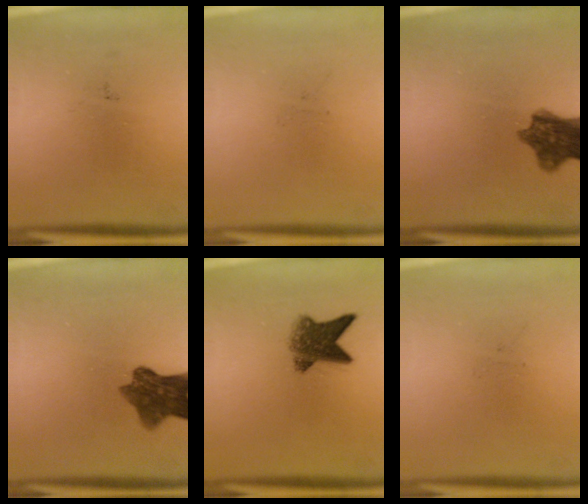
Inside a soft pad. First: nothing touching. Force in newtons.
{"total": 0.0}
{"total": 8.4}
{"total": 7.9}
{"total": 6.2}
{"total": 0.0}